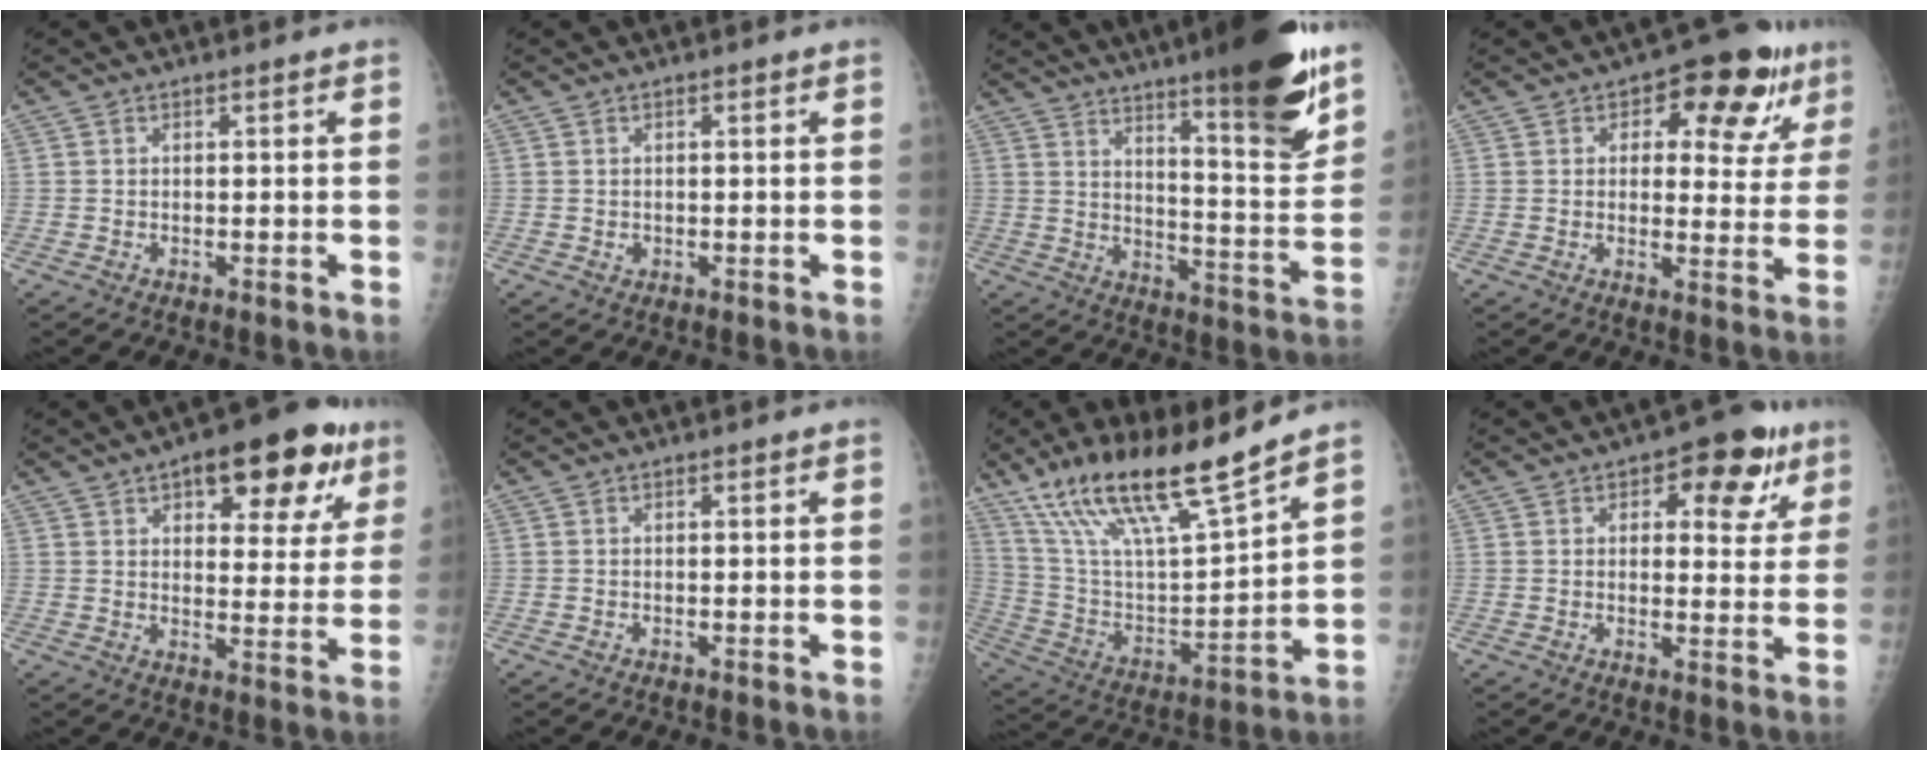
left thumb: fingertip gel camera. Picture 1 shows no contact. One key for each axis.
{"total": 0.8, "fx": 0.1, "fy": 0.7, "fz": 0.4, "tx": -0.002, "ty": 0.001, "tz": 0.003}
{"total": 19.6, "fx": 13.3, "fy": 2.3, "fz": 14.1, "tx": -0.173, "ty": -0.081, "tz": 0.200}
{"total": 13.3, "fx": 6.4, "fy": 7.2, "fz": 9.2, "tx": -0.062, "ty": -0.008, "tz": 0.080}
{"total": 17.0, "fx": 8.7, "fy": 7.6, "fz": 12.5, "tx": -0.117, "ty": -0.019, "tz": 0.116}
{"total": 0.0}
{"total": 20.6, "fx": 15.4, "fy": 3.2, "fz": 13.3, "tx": -0.223, "ty": -0.063, "tz": 0.293}
{"total": 10.7, "fx": 5.2, "fy": 5.6, "fz": 7.5, "tx": -0.048, "ty": -0.011, "tz": 0.061}